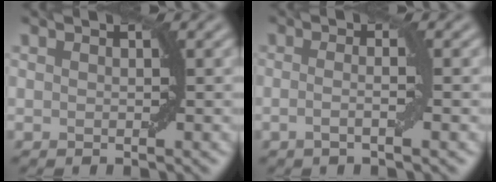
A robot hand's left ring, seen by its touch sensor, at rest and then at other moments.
{"total": 2.3, "force": [-0.4, 0.5, 2.2], "torque": [-0.031, -0.001, -0.015]}